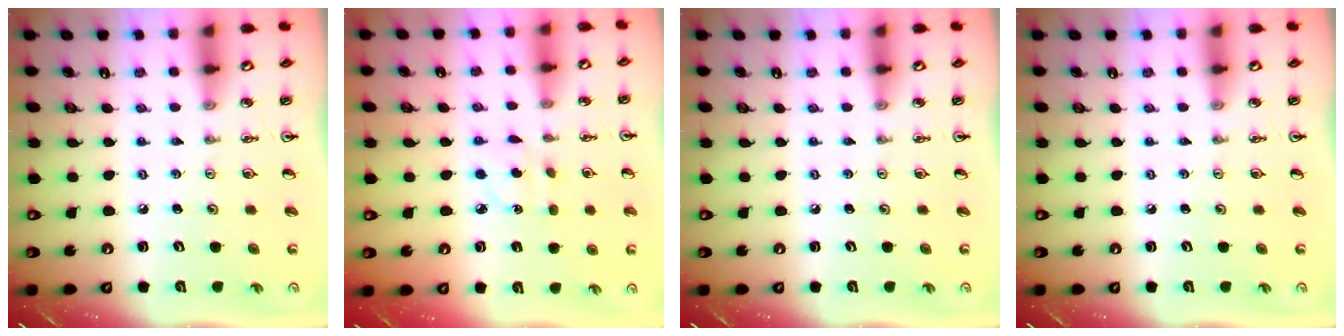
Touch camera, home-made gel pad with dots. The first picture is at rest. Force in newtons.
{"total": 3.5, "press": 3.4, "slide": 0.8}
{"total": 0.0}
{"total": 0.0}